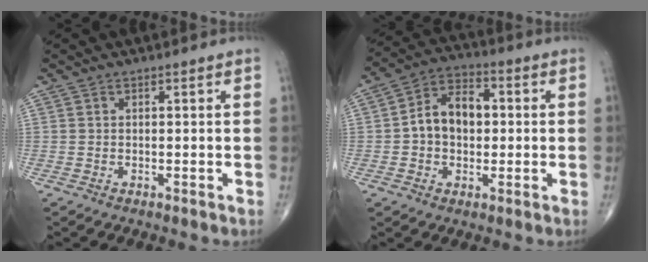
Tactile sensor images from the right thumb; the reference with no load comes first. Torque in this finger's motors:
{"motor_torque": [0.93, 0.93, 0.54, -0.40, 0.30]}